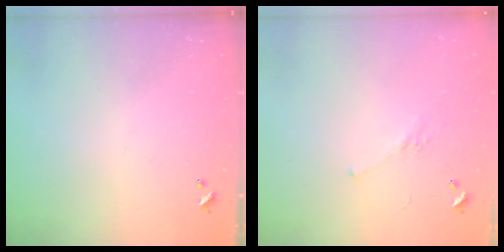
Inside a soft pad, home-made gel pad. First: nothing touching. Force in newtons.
{"total": 2.8, "press": 2.6, "slide": 1.1}